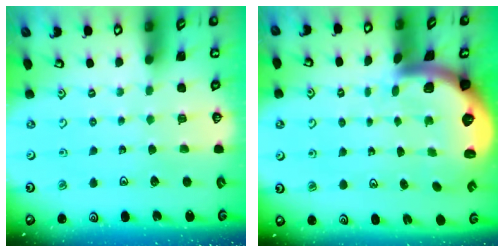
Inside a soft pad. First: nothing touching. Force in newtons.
{"total": 2.7, "press": 2.5, "slide": 0.9}